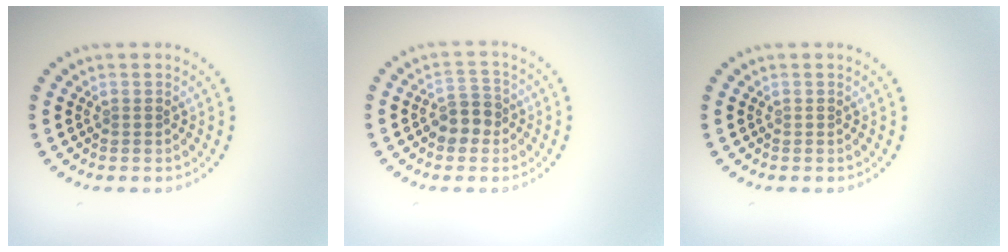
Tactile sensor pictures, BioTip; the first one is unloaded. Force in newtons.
{"total": 2.7, "press": 2.5, "slide": 0.9}
{"total": 0.0}